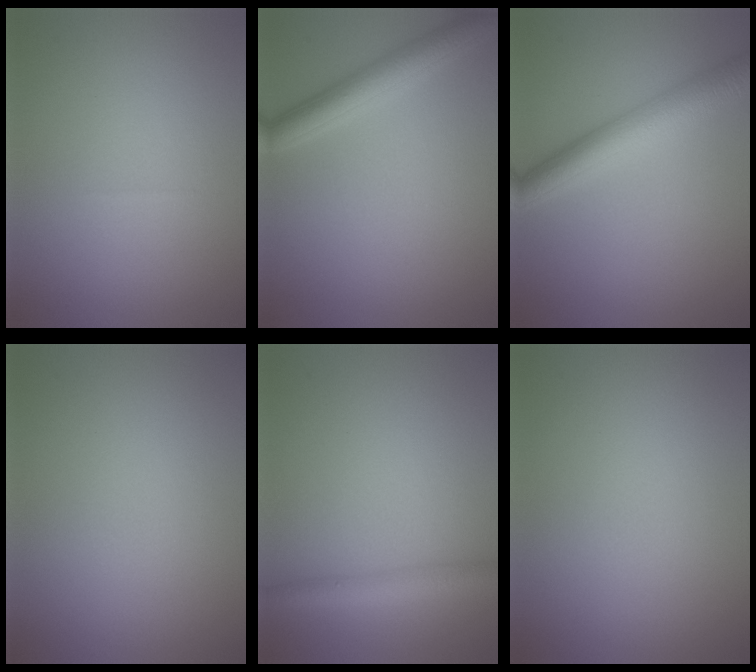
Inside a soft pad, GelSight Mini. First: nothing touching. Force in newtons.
{"total": 4.0, "press": 4.0, "slide": 0.2}
{"total": 5.4, "press": 5.4, "slide": 0.1}
{"total": 0.0}
{"total": 2.9, "press": 2.9, "slide": 0.1}
{"total": 0.0}